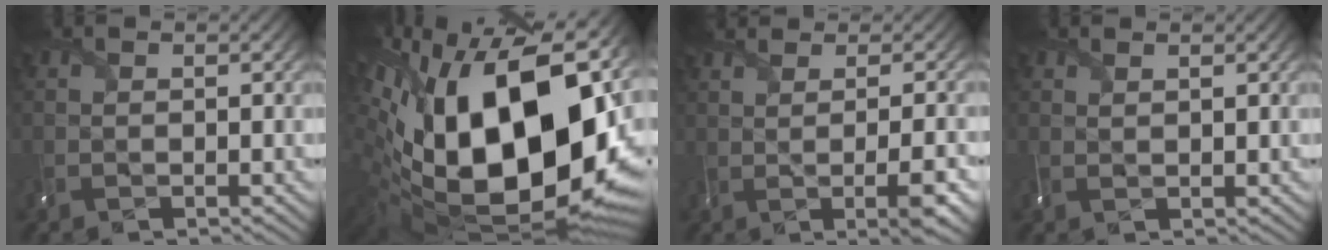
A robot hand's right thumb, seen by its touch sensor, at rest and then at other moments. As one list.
[{"total": 23.1, "force": [-0.1, 12.3, 19.5], "torque": [-0.381, -0.036, 0.003]}, {"total": 5.4, "force": [1.0, 1.2, 5.2], "torque": [-0.054, 0.027, 0.000]}, {"total": 1.0, "force": [0.7, 0.0, 0.7], "torque": [-0.003, -0.003, 0.010]}]